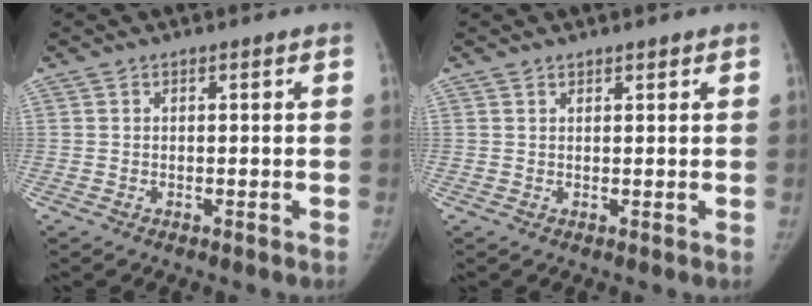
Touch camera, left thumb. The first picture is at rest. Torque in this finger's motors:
{"motor_torque": [-0.37, -0.30, -0.44, 0.28, -0.02]}